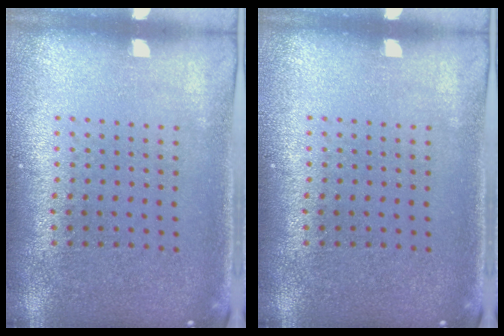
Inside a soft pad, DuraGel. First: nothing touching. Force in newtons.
{"total": 0.0}